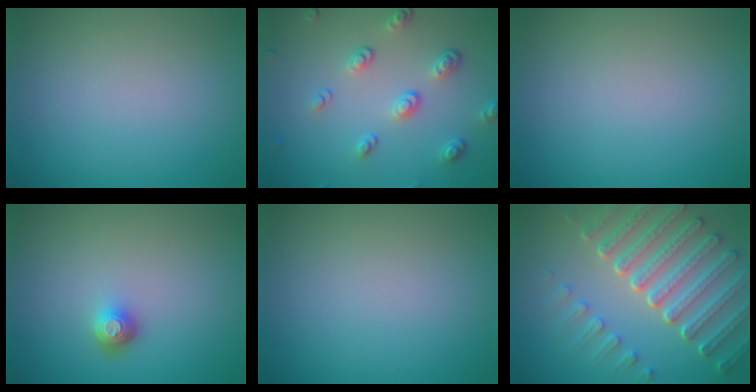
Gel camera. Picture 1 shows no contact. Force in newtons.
{"total": 3.5, "press": 2.7, "slide": 2.3}
{"total": 0.0}
{"total": 1.7, "press": 1.3, "slide": 1.1}
{"total": 0.0}
{"total": 7.4, "press": 5.6, "slide": 4.8}